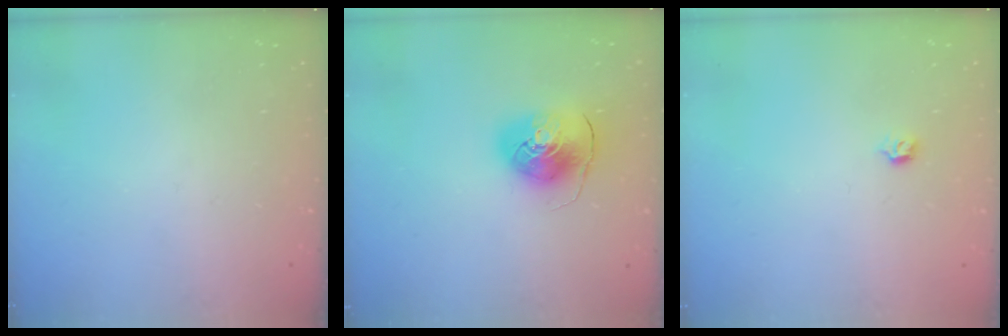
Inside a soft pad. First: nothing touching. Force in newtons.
{"total": 9.7, "press": 9.6, "slide": 1.3}
{"total": 2.8, "press": 2.7, "slide": 0.8}